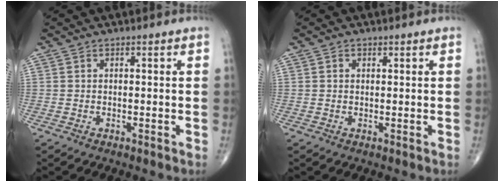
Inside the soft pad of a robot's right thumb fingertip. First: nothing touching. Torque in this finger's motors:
{"motor_torque": [0.16, -0.11, 0.07, 0.10, -0.02]}